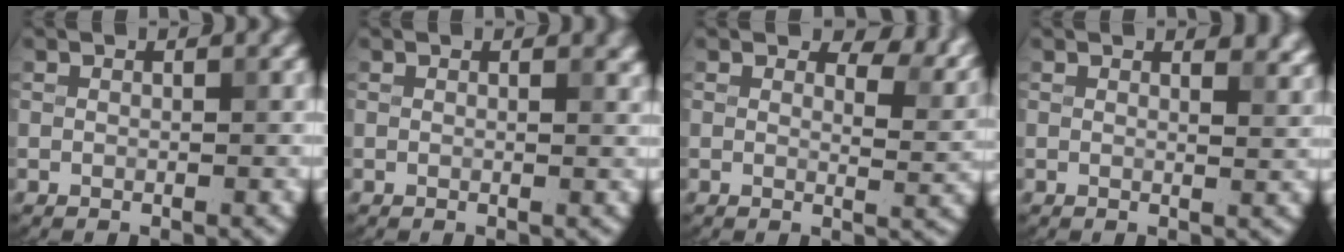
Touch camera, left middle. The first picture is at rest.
{"total": 0.6, "force": [0.3, 0.2, 0.5], "torque": [-0.004, -0.001, 0.005]}
{"total": 4.3, "force": [2.9, 2.0, 2.5], "torque": [-0.036, -0.004, 0.033]}
{"total": 2.1, "force": [1.6, 0.6, 1.2], "torque": [-0.019, 0.001, 0.022]}